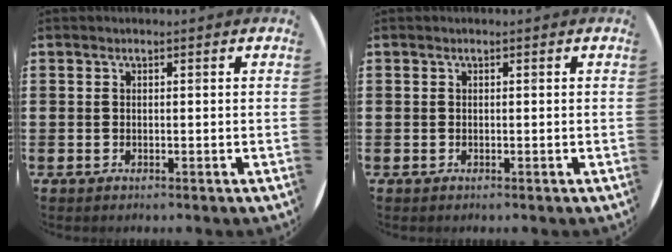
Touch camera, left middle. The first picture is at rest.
{"total": 0.0}